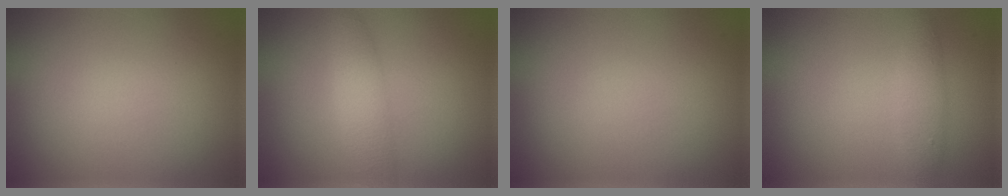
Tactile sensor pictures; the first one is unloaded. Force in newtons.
{"total": 3.1, "press": 3.1, "slide": 0.1}
{"total": 0.0}
{"total": 1.9, "press": 1.9, "slide": 0.1}